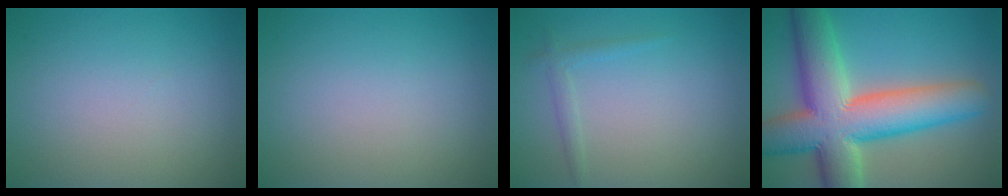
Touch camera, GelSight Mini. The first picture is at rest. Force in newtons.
{"total": 0.0}
{"total": 1.2, "press": 1.2, "slide": 0.0}
{"total": 13.1, "press": 13.1, "slide": 1.0}